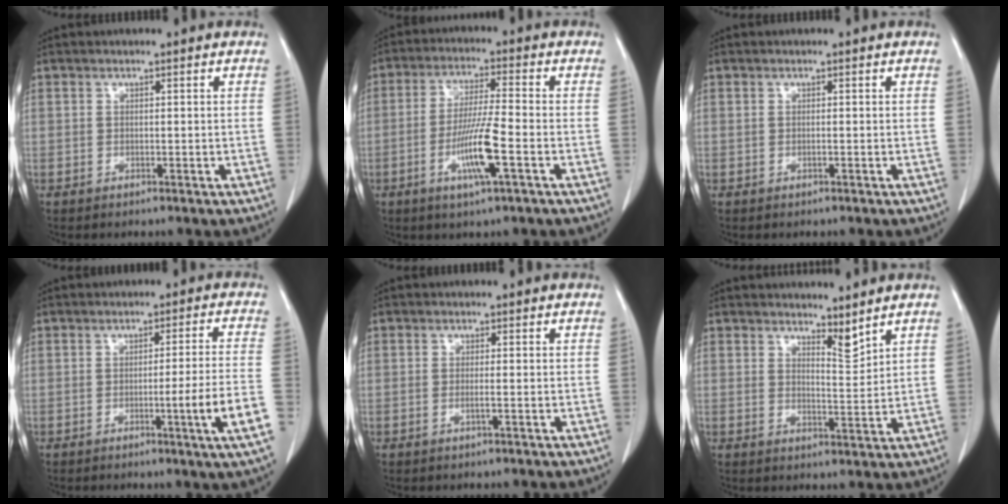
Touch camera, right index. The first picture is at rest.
{"total": 8.9, "force": [-3.1, 0.0, 8.4], "torque": [-0.160, -0.011, -0.060]}
{"total": 0.0}
{"total": 7.9, "force": [-2.7, -1.7, 7.2], "torque": [-0.094, -0.014, -0.041]}
{"total": 1.2, "force": [-0.3, -0.2, 1.1], "torque": [-0.023, -0.002, -0.007]}
{"total": 3.2, "force": [2.9, 0.3, 1.4], "torque": [-0.025, -0.016, 0.053]}